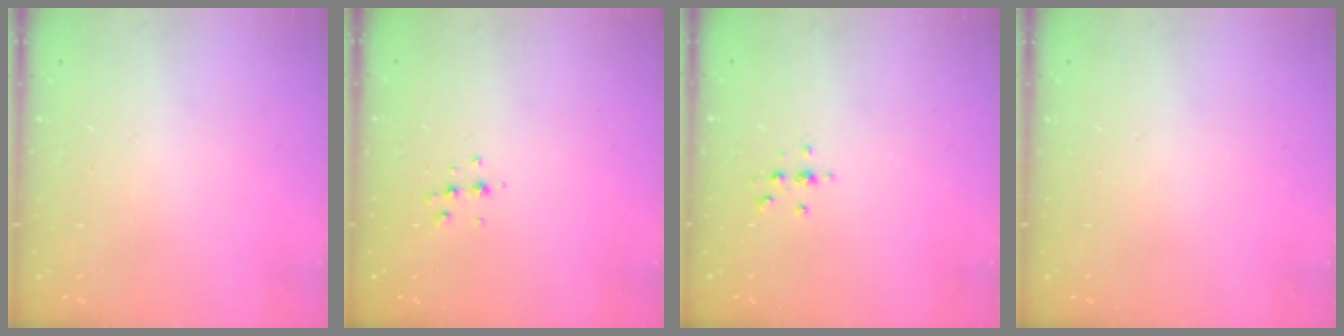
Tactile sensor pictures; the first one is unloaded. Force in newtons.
{"total": 4.7, "press": 4.6, "slide": 0.9}
{"total": 2.4, "press": 2.4, "slide": 0.3}
{"total": 0.0}